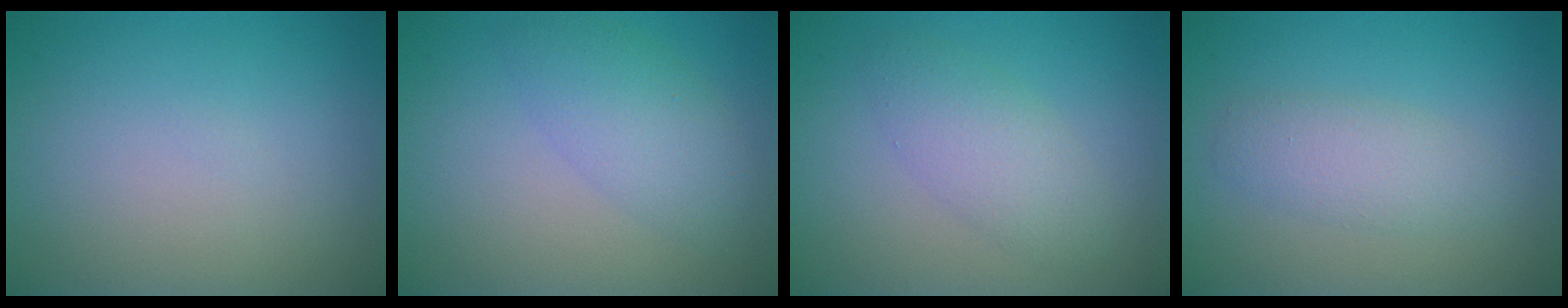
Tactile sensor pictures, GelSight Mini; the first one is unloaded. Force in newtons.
{"total": 3.6, "press": 3.6, "slide": 0.1}
{"total": 3.0, "press": 3.0, "slide": 0.1}
{"total": 2.7, "press": 2.7, "slide": 0.2}